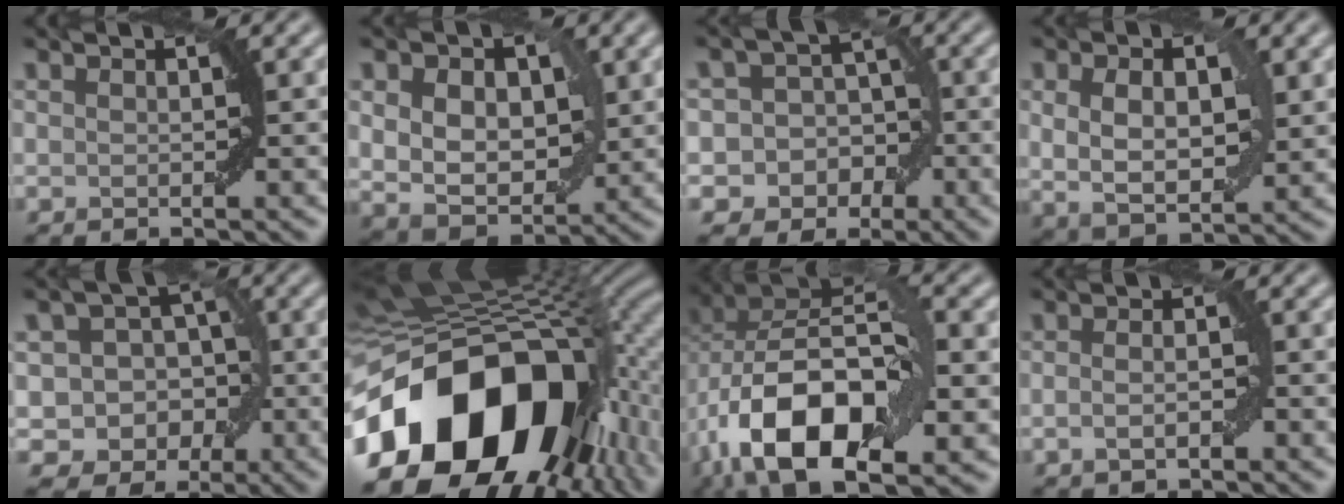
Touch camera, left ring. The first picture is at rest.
{"total": 7.7, "force": [1.5, 5.5, 5.3], "torque": [-0.092, 0.001, 0.027]}
{"total": 8.0, "force": [-2.9, 7.2, 1.8], "torque": [-0.010, 0.014, -0.073]}
{"total": 5.6, "force": [0.9, 3.3, 4.5], "torque": [-0.079, -0.005, 0.021]}
{"total": 7.8, "force": [-2.1, 7.0, 2.9], "torque": [-0.017, 0.020, -0.056]}
{"total": 18.6, "force": [-4.9, 12.0, 13.4], "torque": [-0.255, -0.022, -0.080]}
{"total": 13.6, "force": [-3.7, 8.0, 10.3], "torque": [-0.184, 0.006, -0.070]}
{"total": 2.0, "force": [-0.6, 0.7, 1.7], "torque": [-0.035, -0.002, -0.012]}